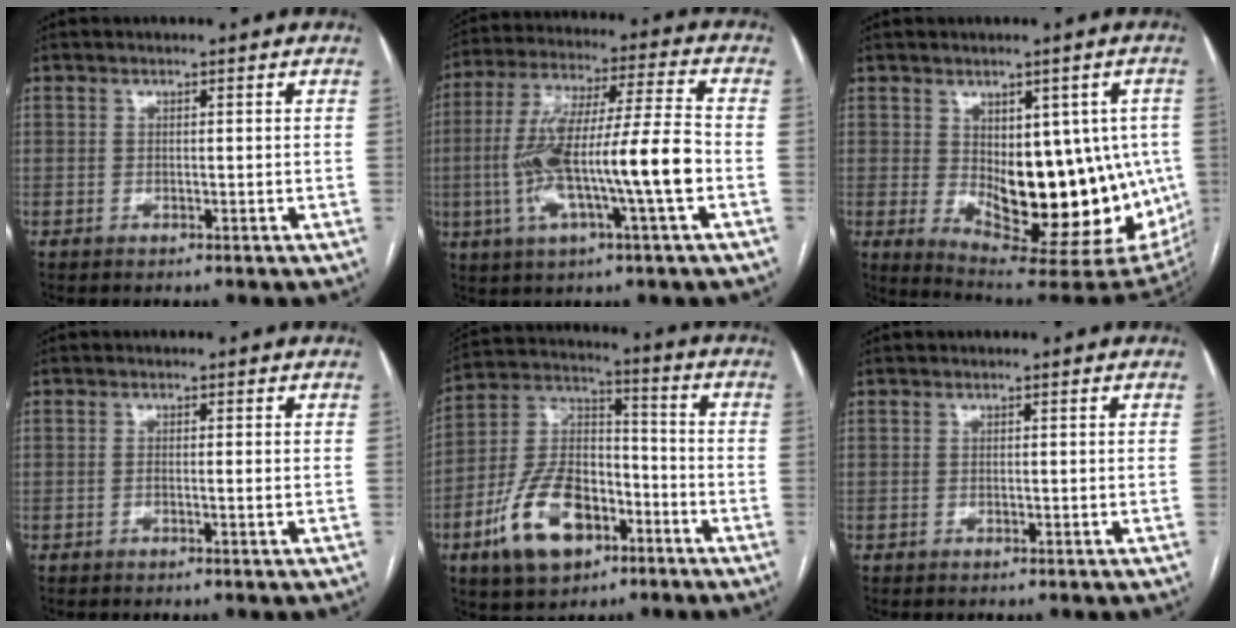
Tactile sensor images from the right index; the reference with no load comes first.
{"total": 16.5, "force": [-3.5, 0.8, 16.1], "torque": [-0.310, 0.012, -0.062]}
{"total": 20.0, "force": [-2.1, 8.9, 17.7], "torque": [-0.191, 0.002, 0.001]}
{"total": 1.0, "force": [-0.3, -0.1, 1.0], "torque": [-0.016, 0.000, -0.004]}
{"total": 15.2, "force": [-7.2, 8.3, 10.5], "torque": [-0.221, 0.014, -0.123]}
{"total": 0.0}